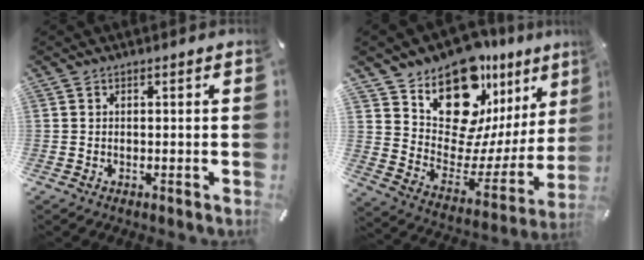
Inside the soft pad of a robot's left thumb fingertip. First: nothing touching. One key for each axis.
{"total": 17.6, "fx": 14.0, "fy": 8.6, "fz": 6.2, "tx": -0.085, "ty": -0.140, "tz": 0.241}